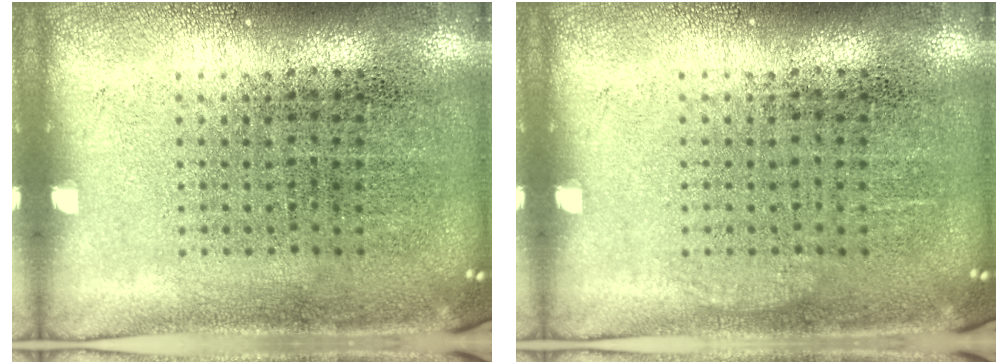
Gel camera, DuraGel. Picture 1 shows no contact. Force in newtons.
{"total": 0.5, "press": 0.5, "slide": 0.1}